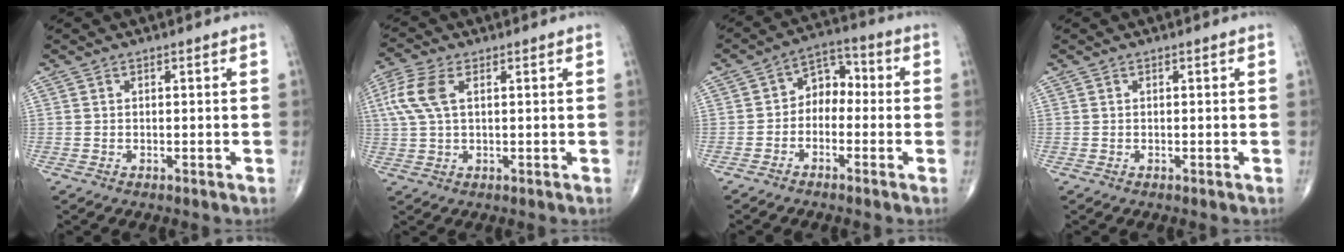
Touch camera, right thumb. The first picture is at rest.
{"total": 7.5, "force": [2.1, 3.8, 6.1], "torque": [-0.165, 0.017, 0.042]}
{"total": 6.4, "force": [-1.2, 4.7, 4.1], "torque": [-0.035, 0.037, -0.039]}
{"total": 0.0}